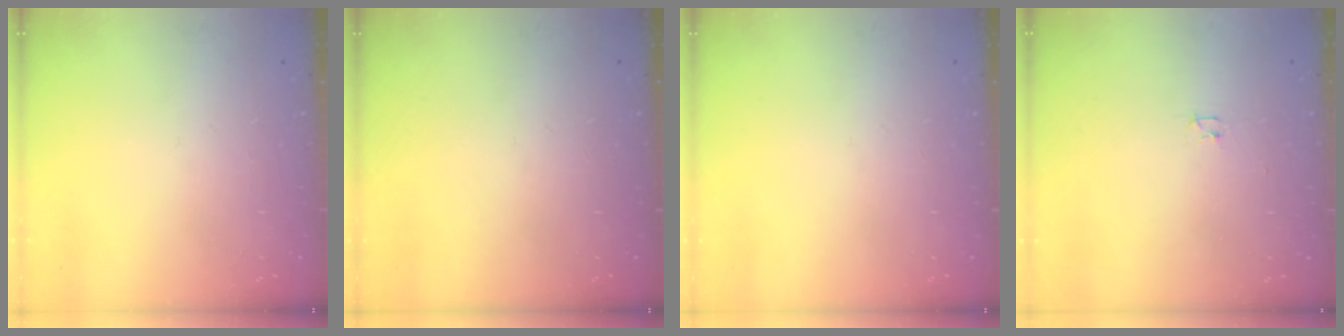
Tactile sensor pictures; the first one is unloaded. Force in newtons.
{"total": 0.0}
{"total": 0.0}
{"total": 2.4, "press": 2.3, "slide": 0.4}